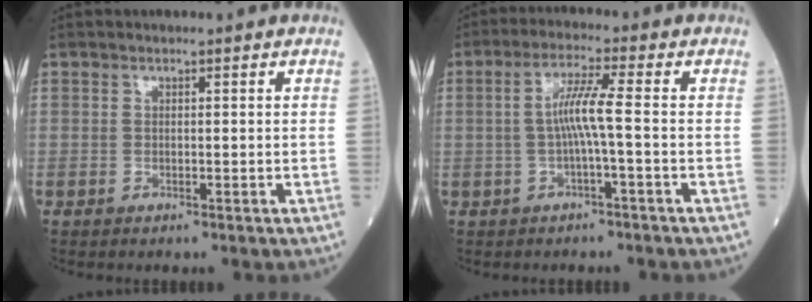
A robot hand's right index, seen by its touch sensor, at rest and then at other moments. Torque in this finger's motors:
{"motor_torque": [1.25, -0.07, 0.60, 0.17]}